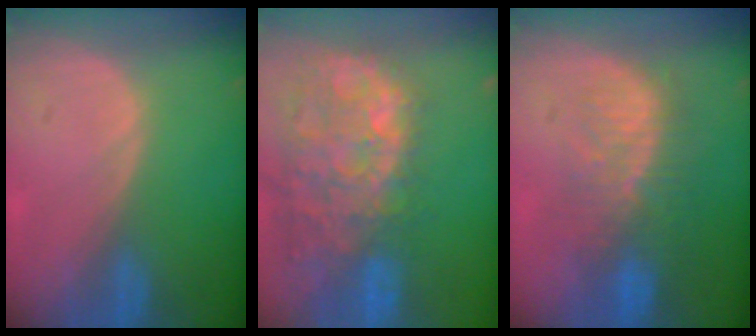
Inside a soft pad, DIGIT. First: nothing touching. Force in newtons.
{"total": 14.6, "press": 11.8, "slide": 8.7}
{"total": 10.0, "press": 8.5, "slide": 5.2}